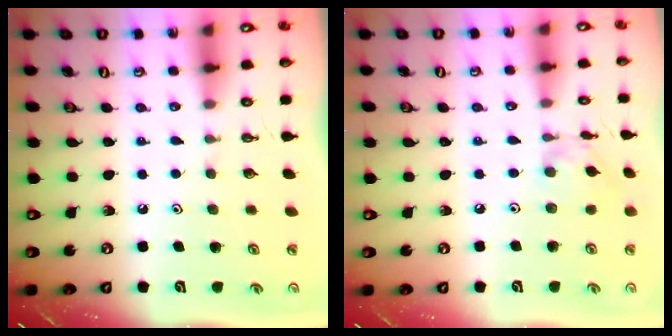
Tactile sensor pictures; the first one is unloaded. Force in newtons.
{"total": 4.9, "press": 4.8, "slide": 0.3}